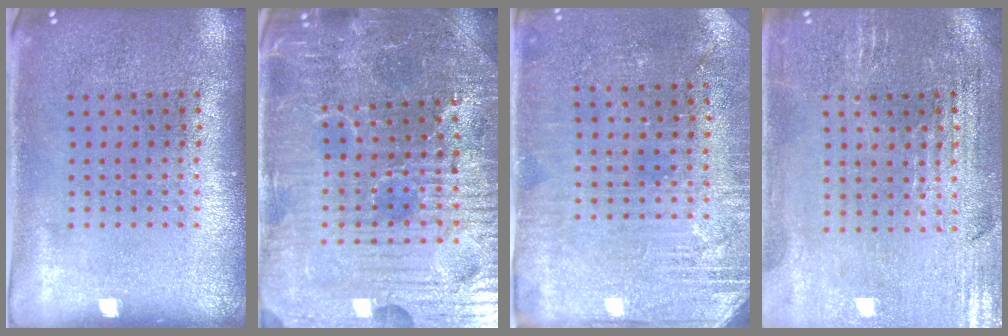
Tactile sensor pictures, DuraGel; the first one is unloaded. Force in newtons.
{"total": 5.3, "press": 5.1, "slide": 1.5}
{"total": 2.8, "press": 2.7, "slide": 0.7}
{"total": 1.1, "press": 1.1, "slide": 0.3}